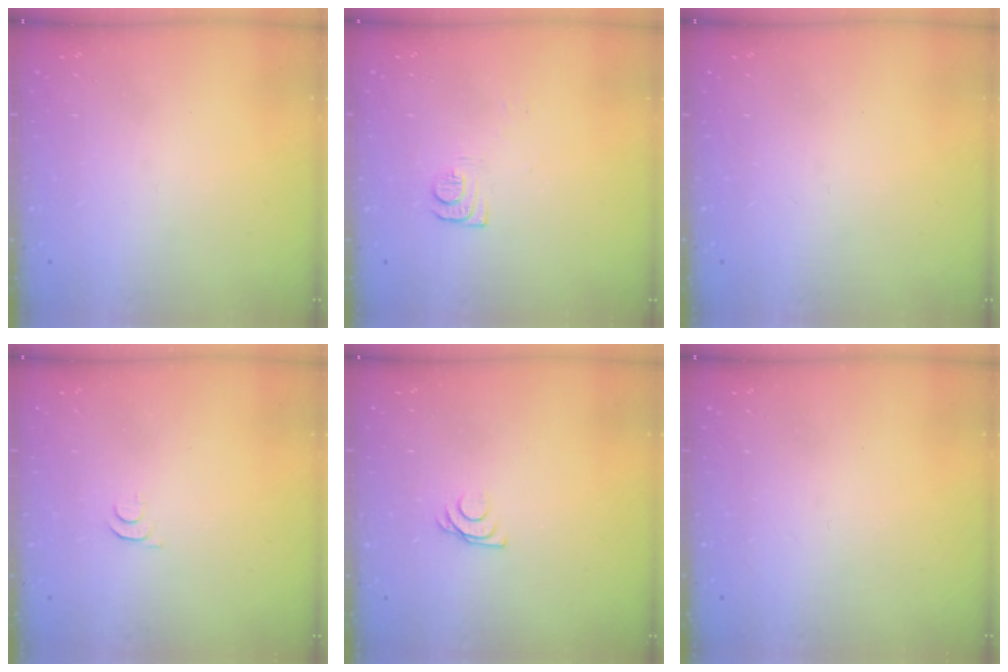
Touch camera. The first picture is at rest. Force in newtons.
{"total": 5.9, "press": 5.9, "slide": 0.8}
{"total": 0.0}
{"total": 3.3, "press": 3.2, "slide": 0.4}
{"total": 6.1, "press": 6.0, "slide": 0.7}
{"total": 0.0}